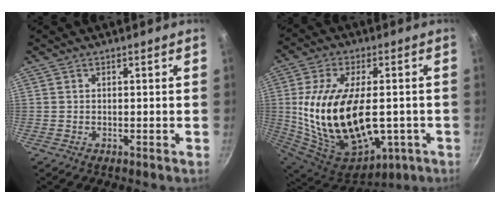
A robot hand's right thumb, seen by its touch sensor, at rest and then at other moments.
{"total": 26.5, "force": [-2.5, 14.8, 21.8], "torque": [-0.406, -0.002, -0.017]}